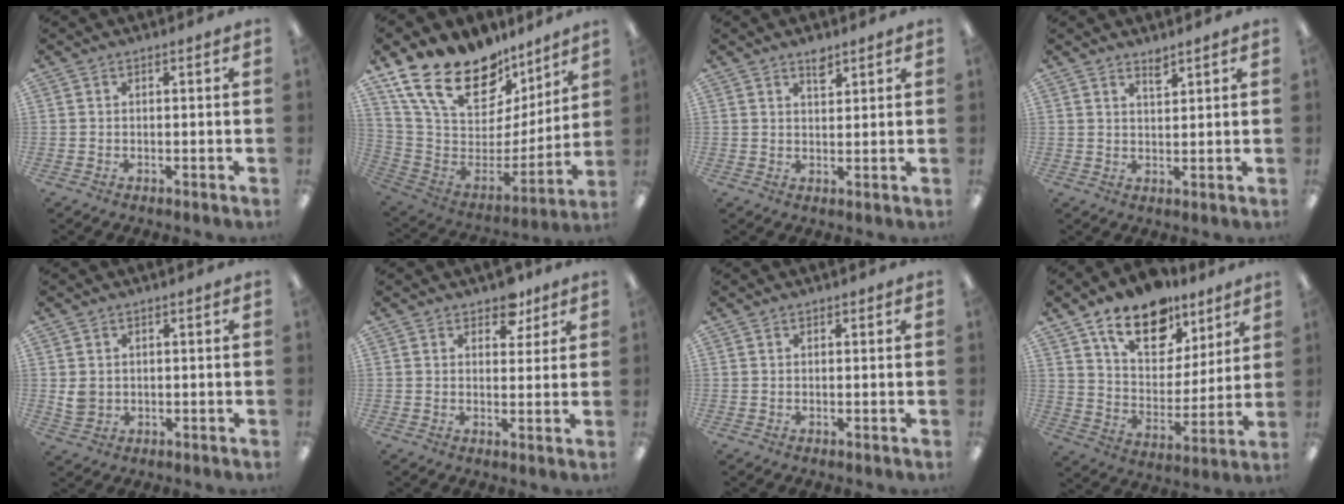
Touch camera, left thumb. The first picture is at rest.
{"total": 22.4, "force": [16.5, 10.8, 10.7], "torque": [-0.197, -0.116, 0.306]}
{"total": 3.5, "force": [2.7, 1.5, 1.7], "torque": [-0.013, -0.013, 0.044]}
{"total": 2.5, "force": [2.4, 0.6, 0.8], "torque": [-0.004, -0.014, 0.040]}
{"total": 3.5, "force": [0.9, 3.1, 1.4], "torque": [-0.019, 0.001, 0.018]}
{"total": 6.0, "force": [4.4, 3.4, 2.2], "torque": [-0.017, -0.019, 0.075]}
{"total": 0.8, "force": [0.6, 0.5, 0.2], "torque": [-0.003, 0.002, 0.010]}
{"total": 16.5, "force": [11.2, 9.2, 7.9], "torque": [-0.129, -0.061, 0.199]}